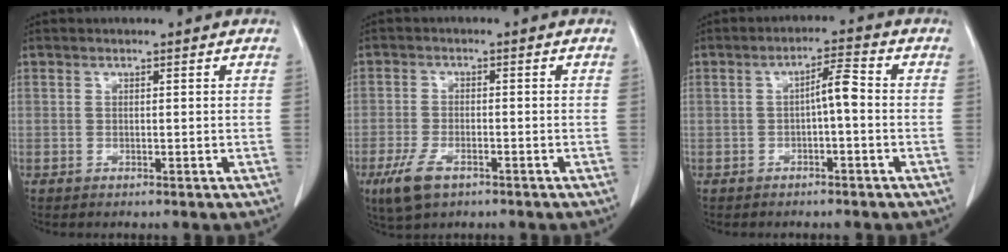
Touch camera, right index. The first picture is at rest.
{"total": 5.5, "force": [-3.2, 2.3, 3.9], "torque": [-0.086, -0.009, -0.054]}
{"total": 3.8, "force": [-0.5, 0.5, 3.7], "torque": [-0.058, 0.013, -0.007]}